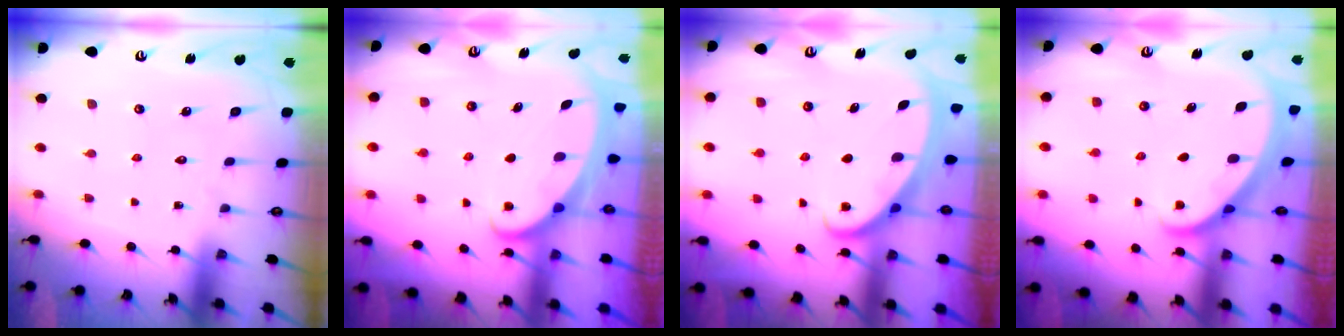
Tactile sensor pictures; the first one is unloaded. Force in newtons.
{"total": 2.1, "press": 2.1, "slide": 0.3}
{"total": 2.6, "press": 2.6, "slide": 0.3}
{"total": 1.8, "press": 1.8, "slide": 0.1}